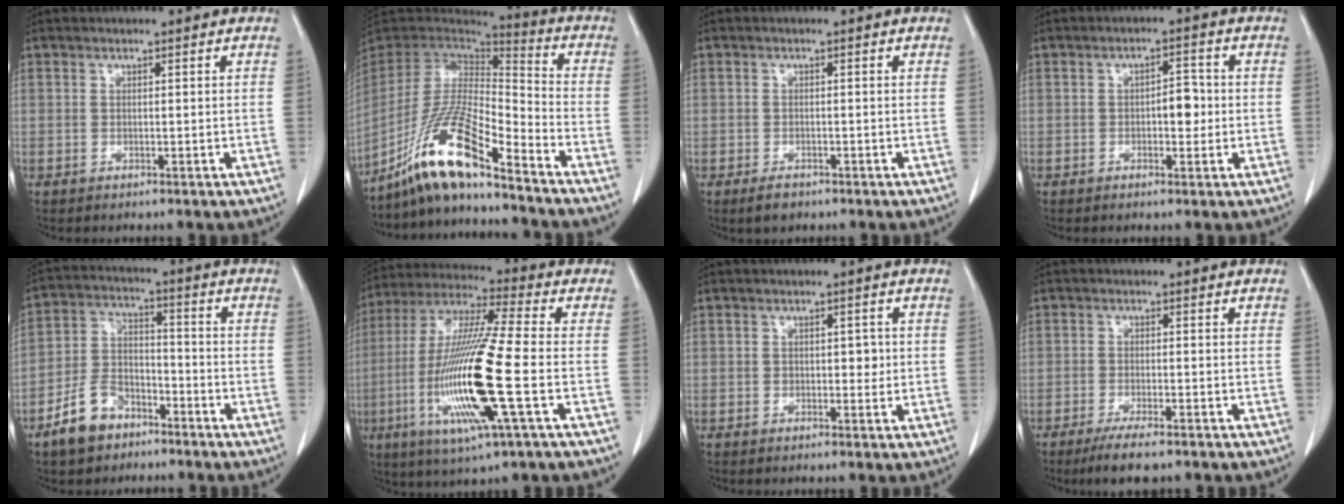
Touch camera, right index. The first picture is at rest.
{"total": 15.3, "force": [-11.1, 1.2, 10.5], "torque": [-0.205, -0.009, -0.207]}
{"total": 2.2, "force": [-1.5, 1.3, 0.9], "torque": [-0.017, 0.000, -0.017]}
{"total": 3.5, "force": [-0.2, 1.7, 3.1], "torque": [-0.036, 0.010, 0.000]}
{"total": 9.1, "force": [-6.0, 5.5, 4.1], "torque": [-0.097, 0.010, -0.109]}
{"total": 18.8, "force": [-4.4, 0.7, 18.2], "torque": [-0.378, -0.017, -0.085]}
{"total": 2.1, "force": [0.2, 1.3, 1.6], "torque": [-0.013, 0.006, 0.005]}
{"total": 5.8, "force": [-4.2, 0.9, 3.9], "torque": [-0.064, -0.014, -0.066]}